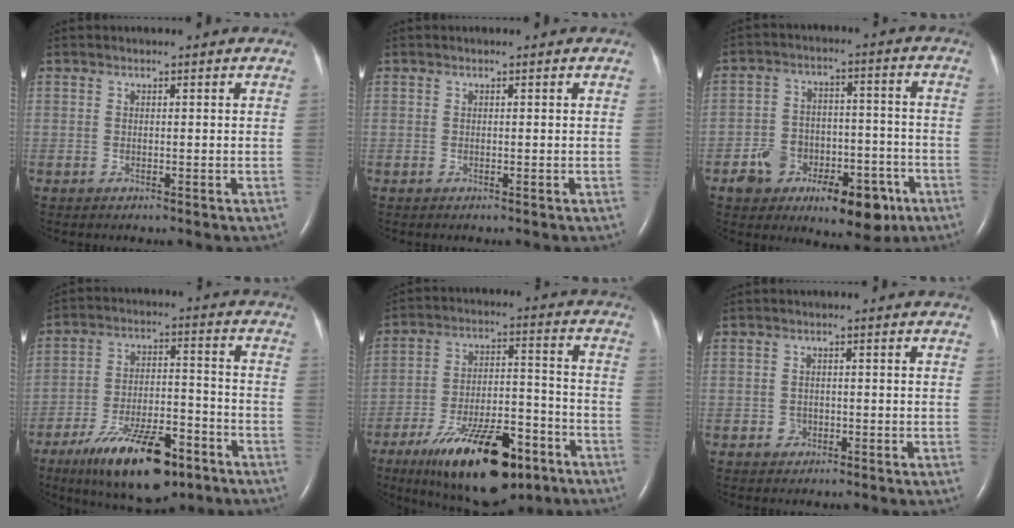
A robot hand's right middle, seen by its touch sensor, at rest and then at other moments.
{"total": 0.0}
{"total": 12.9, "force": [-6.7, 7.3, 8.2], "torque": [-0.116, 0.029, -0.092]}
{"total": 16.0, "force": [-10.1, 5.2, 11.3], "torque": [-0.191, -0.005, -0.166]}
{"total": 19.8, "force": [-12.2, 6.7, 14.1], "torque": [-0.212, 0.002, -0.193]}
{"total": 1.5, "force": [-0.7, 1.3, 0.4], "torque": [-0.004, 0.005, -0.010]}